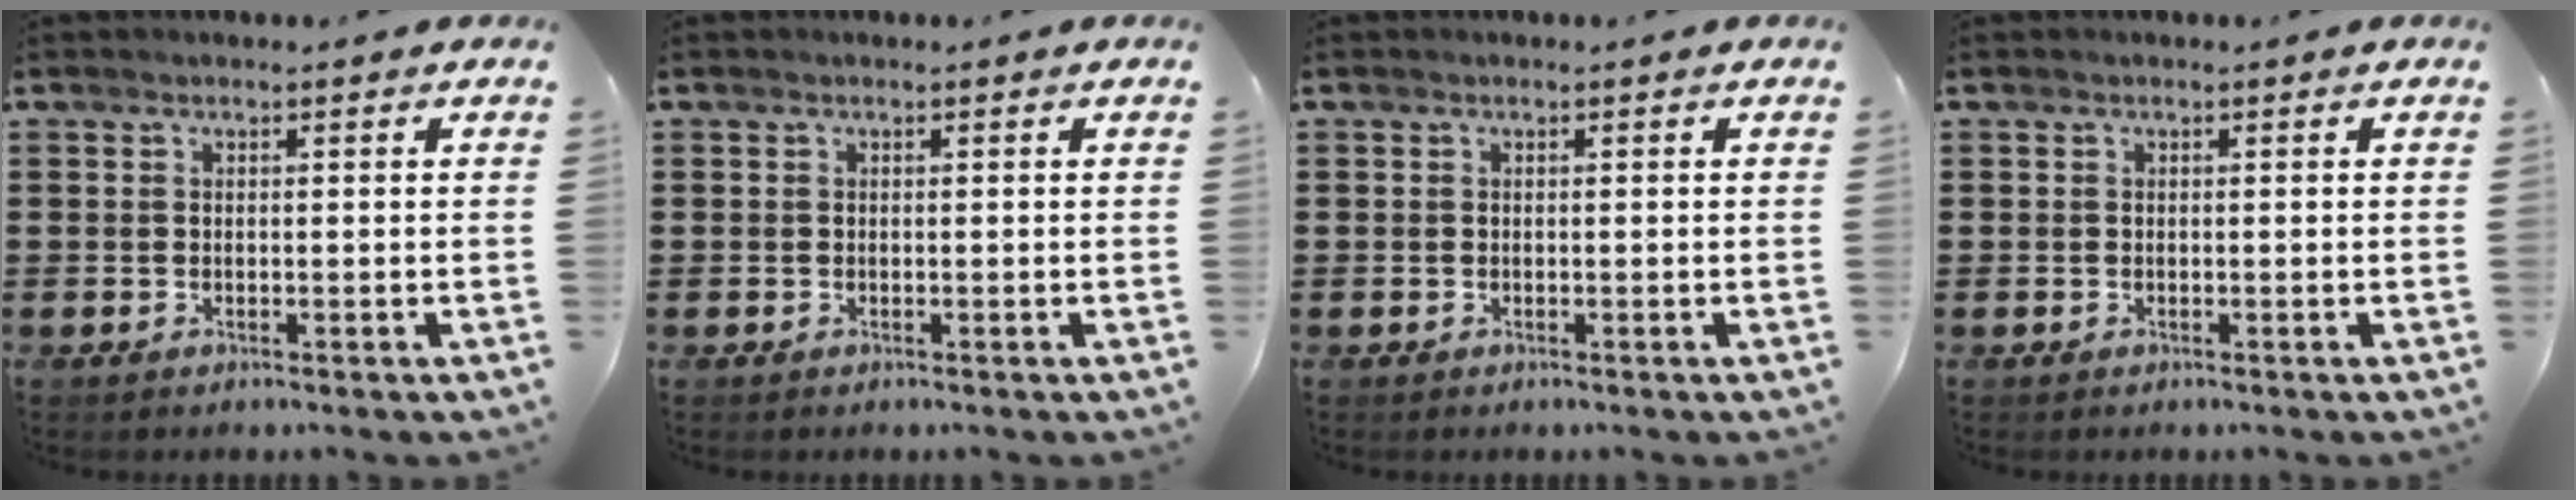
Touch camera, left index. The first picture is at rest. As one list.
[{"total": 0.0}, {"total": 0.0}, {"total": 0.0}]